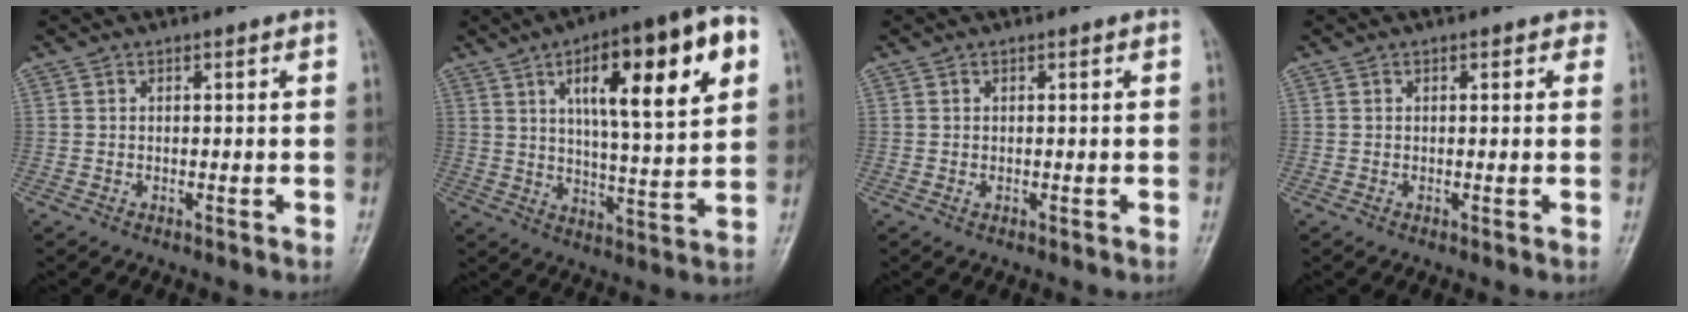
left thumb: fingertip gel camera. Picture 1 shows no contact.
{"total": 21.5, "force": [7.8, 5.8, 19.2], "torque": [-0.261, -0.007, 0.113]}
{"total": 0.5, "force": [0.1, 0.3, 0.4], "torque": [-0.004, 0.000, 0.005]}
{"total": 1.7, "force": [0.8, 1.0, 1.1], "torque": [0.002, 0.001, 0.005]}